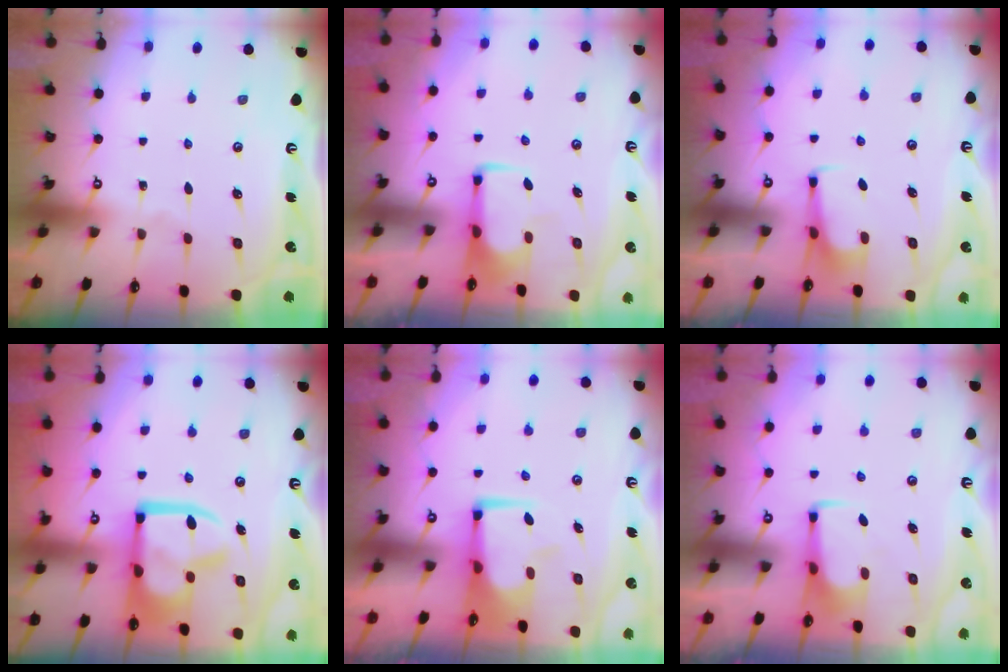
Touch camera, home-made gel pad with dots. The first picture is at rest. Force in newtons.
{"total": 1.9, "press": 1.9, "slide": 0.4}
{"total": 2.1, "press": 2.1, "slide": 0.1}
{"total": 17.5, "press": 17.3, "slide": 2.1}
{"total": 0.7, "press": 0.5, "slide": 0.4}
{"total": 1.6, "press": 1.5, "slide": 0.5}